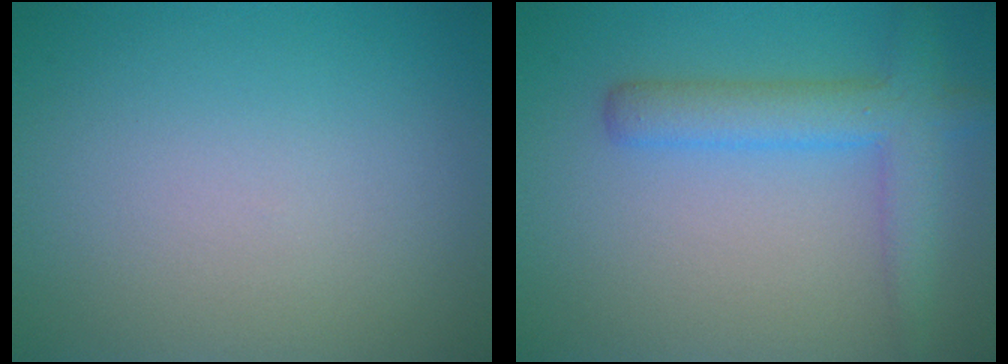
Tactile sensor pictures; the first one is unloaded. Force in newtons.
{"total": 4.2, "press": 4.2, "slide": 0.2}